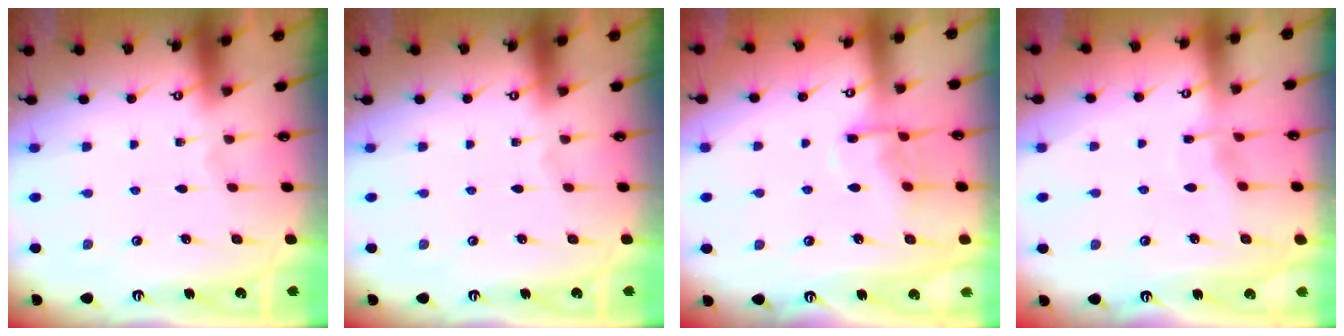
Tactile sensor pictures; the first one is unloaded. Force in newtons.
{"total": 0.0}
{"total": 8.9, "press": 8.9, "slide": 0.8}
{"total": 4.6, "press": 4.6, "slide": 0.3}